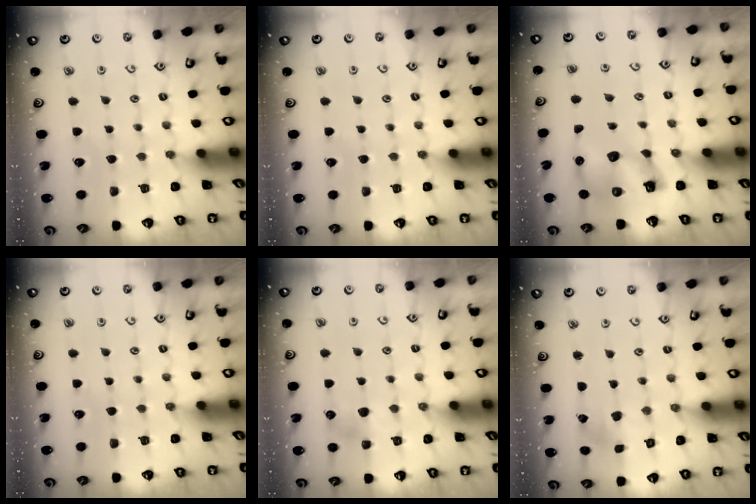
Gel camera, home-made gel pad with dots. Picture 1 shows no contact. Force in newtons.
{"total": 0.0}
{"total": 8.8, "press": 8.6, "slide": 1.5}
{"total": 0.0}
{"total": 5.9, "press": 5.8, "slide": 0.4}
{"total": 1.1, "press": 1.1, "slide": 0.1}